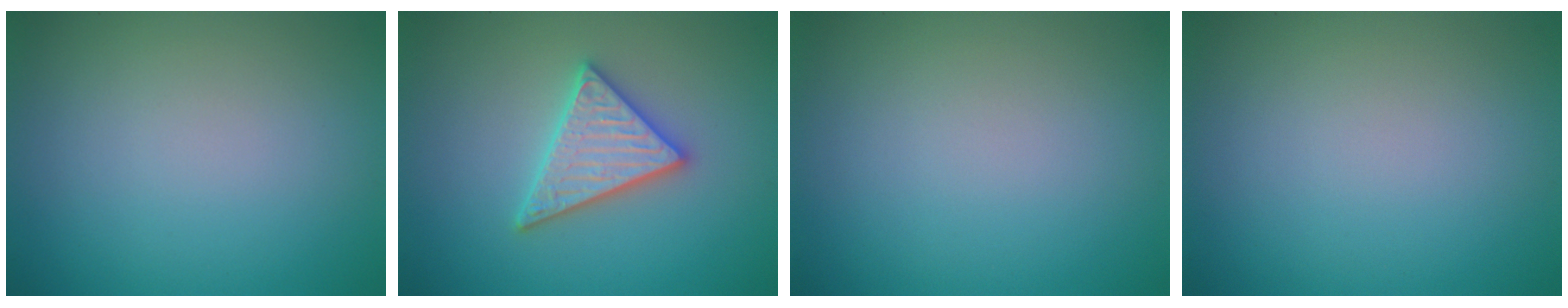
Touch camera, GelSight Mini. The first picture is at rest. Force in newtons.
{"total": 4.4, "press": 4.4, "slide": 0.4}
{"total": 0.0}
{"total": 0.0}